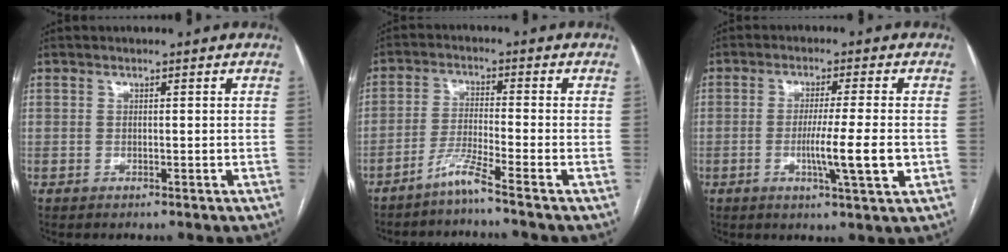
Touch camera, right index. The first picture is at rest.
{"total": 4.5, "force": [-3.6, -1.6, 2.2], "torque": [-0.050, -0.018, -0.078]}
{"total": 7.7, "force": [-1.6, -0.5, 7.5], "torque": [-0.125, -0.015, -0.028]}